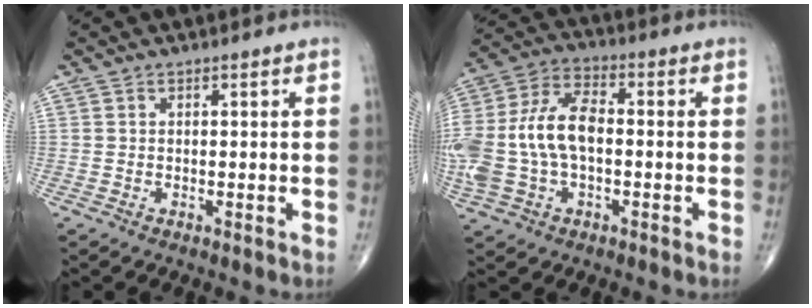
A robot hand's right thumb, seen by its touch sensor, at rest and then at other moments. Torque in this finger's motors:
{"motor_torque": [2.18, 1.89, 1.61, 0.01, 0.57]}